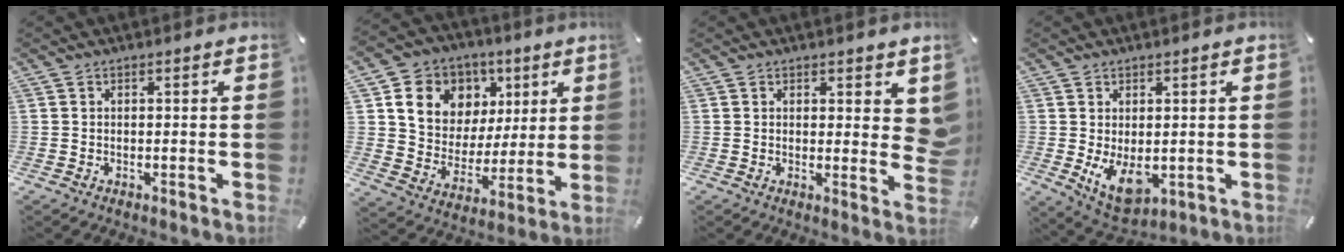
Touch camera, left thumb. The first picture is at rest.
{"total": 13.3, "force": [5.6, 11.4, 4.1], "torque": [-0.073, -0.026, 0.110]}
{"total": 4.0, "force": [2.1, 2.3, 2.5], "torque": [-0.019, -0.015, 0.034]}
{"total": 8.3, "force": [-0.5, 5.5, 6.2], "torque": [-0.112, -0.010, -0.006]}